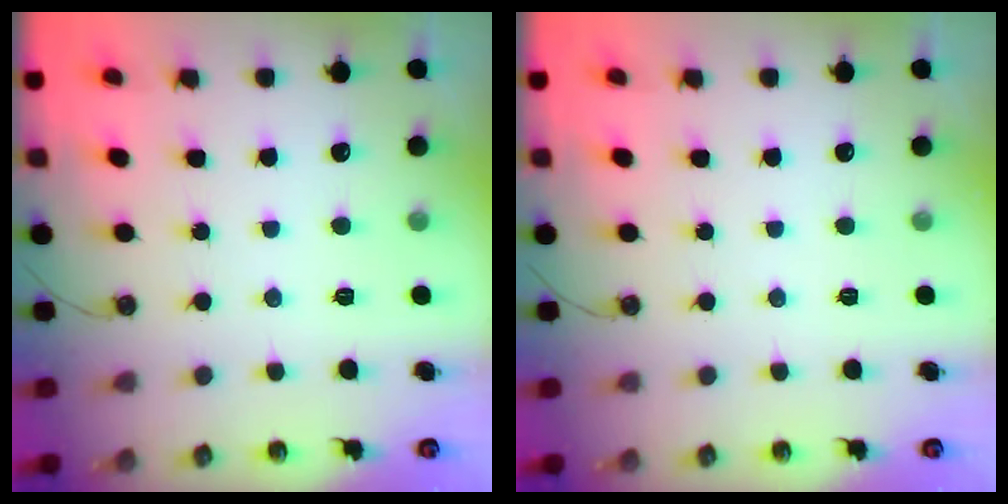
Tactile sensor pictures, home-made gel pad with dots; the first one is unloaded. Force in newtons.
{"total": 0.0}